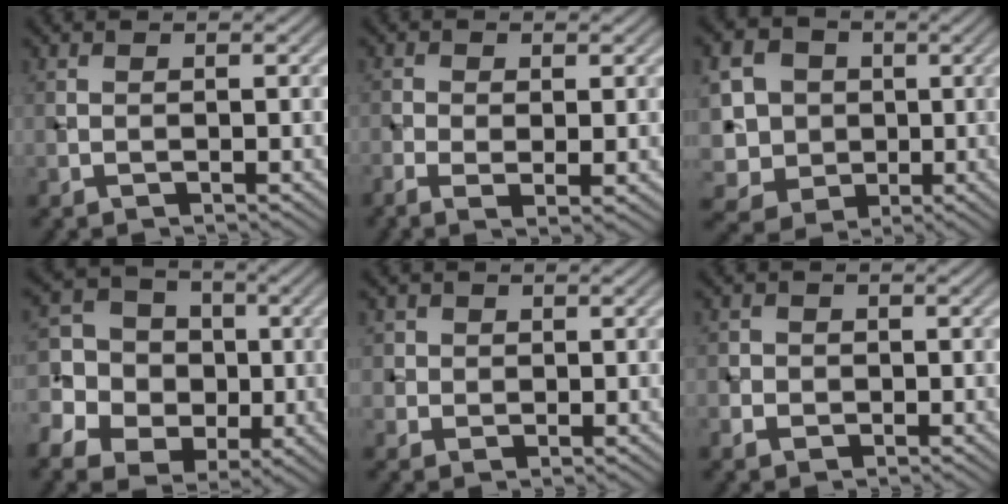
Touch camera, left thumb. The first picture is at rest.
{"total": 3.1, "force": [-0.7, 1.2, 2.8], "torque": [-0.061, -0.007, -0.012]}
{"total": 8.7, "force": [0.6, 8.0, 3.5], "torque": [-0.126, -0.007, -0.005]}
{"total": 10.1, "force": [-2.1, 8.7, 4.5], "torque": [-0.125, -0.002, -0.058]}
{"total": 2.7, "force": [0.9, 2.4, 0.7], "torque": [-0.024, -0.005, 0.021]}
{"total": 2.0, "force": [-0.6, 1.9, 0.6], "torque": [-0.008, -0.005, -0.012]}